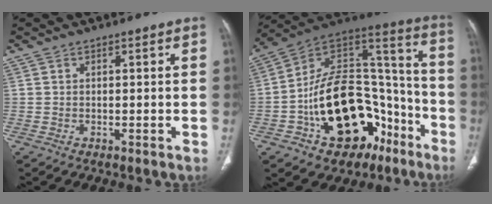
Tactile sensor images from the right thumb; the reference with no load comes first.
{"total": 28.0, "force": [-10.9, 17.8, 18.7], "torque": [-0.284, 0.094, -0.160]}